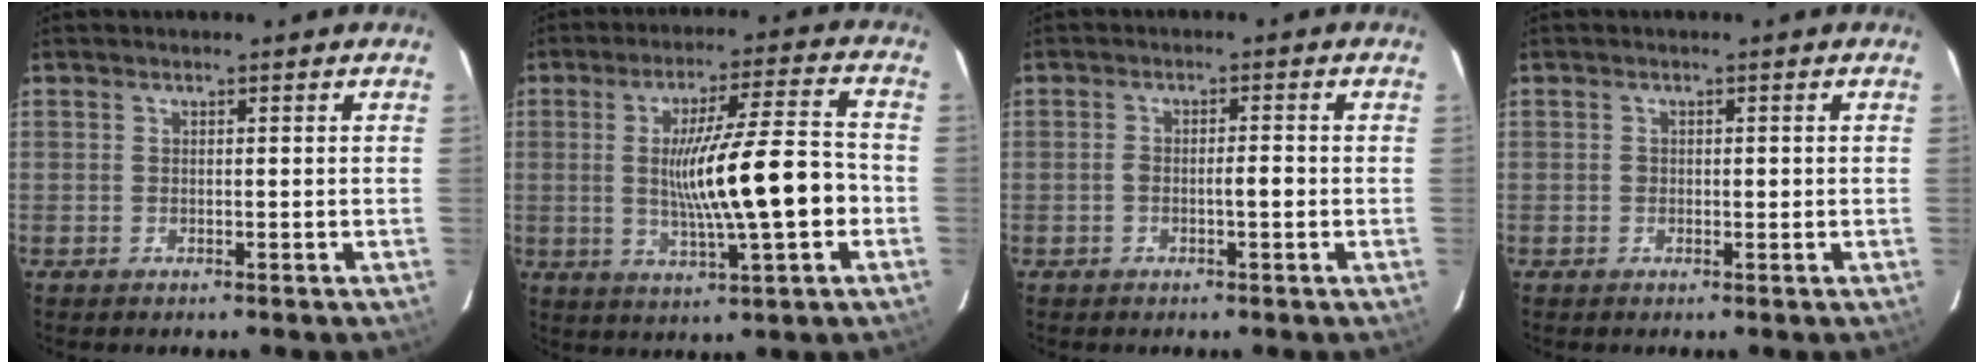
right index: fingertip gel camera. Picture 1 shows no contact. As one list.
[{"total": 14.1, "force": [-1.7, 0.7, 13.9], "torque": [-0.236, 0.006, -0.024]}, {"total": 2.5, "force": [-0.7, 0.6, 2.3], "torque": [-0.040, 0.005, -0.012]}, {"total": 1.1, "force": [0.0, 0.8, 0.8], "torque": [-0.011, 0.002, -0.001]}]